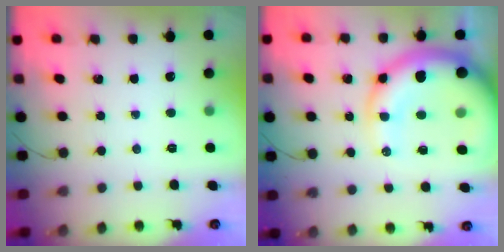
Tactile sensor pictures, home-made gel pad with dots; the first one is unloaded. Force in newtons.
{"total": 21.8, "press": 21.2, "slide": 5.2}